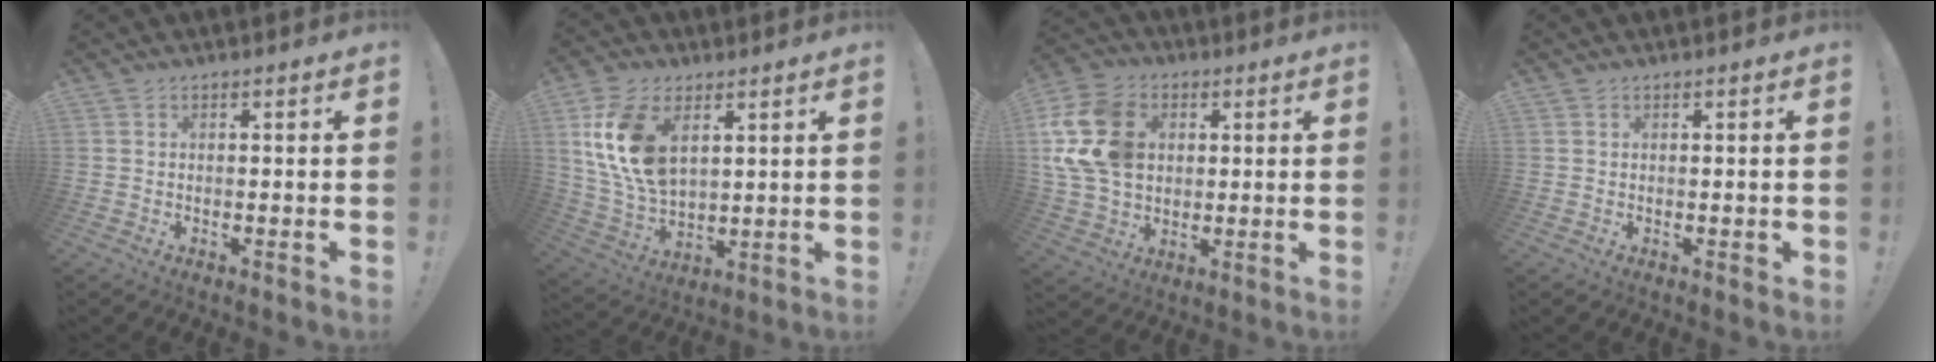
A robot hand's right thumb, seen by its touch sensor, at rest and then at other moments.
{"total": 15.8, "force": [6.0, 9.9, 10.8], "torque": [-0.225, -0.021, 0.114]}
{"total": 18.7, "force": [4.1, 14.3, 11.2], "torque": [-0.216, -0.009, 0.080]}
{"total": 0.7, "force": [0.0, 0.5, 0.5], "torque": [-0.008, 0.003, 0.000]}